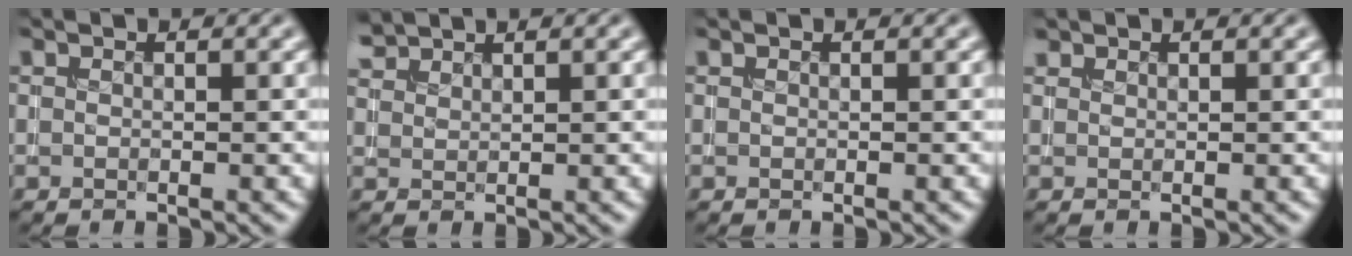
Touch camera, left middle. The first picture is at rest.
{"total": 1.8, "force": [1.7, 0.2, 0.2], "torque": [-0.006, 0.006, 0.040]}
{"total": 0.0}
{"total": 0.6, "force": [0.6, 0.2, 0.0], "torque": [0.002, 0.001, 0.014]}